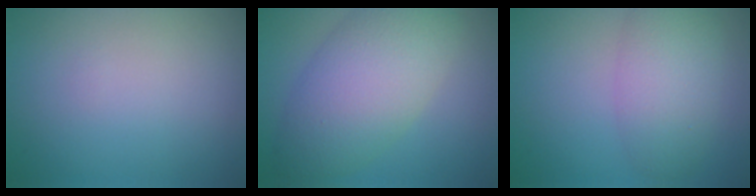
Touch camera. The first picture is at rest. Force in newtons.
{"total": 7.9, "press": 7.9, "slide": 0.1}
{"total": 4.9, "press": 4.9, "slide": 0.1}